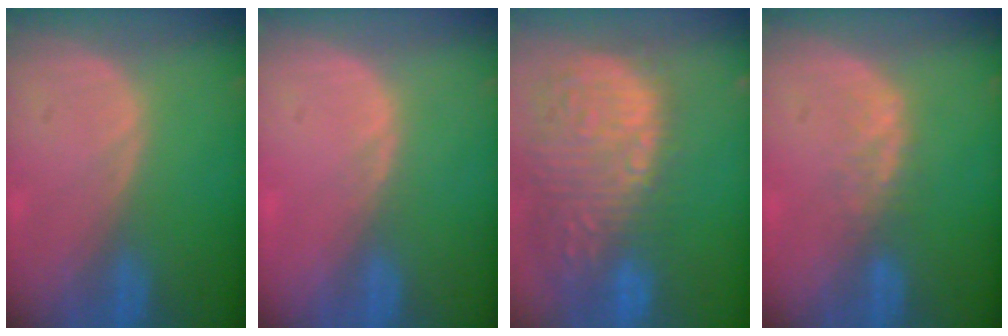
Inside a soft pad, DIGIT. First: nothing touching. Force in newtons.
{"total": 0.5, "press": 0.5, "slide": 0.1}
{"total": 15.5, "press": 12.6, "slide": 9.0}
{"total": 2.3, "press": 2.3, "slide": 0.5}